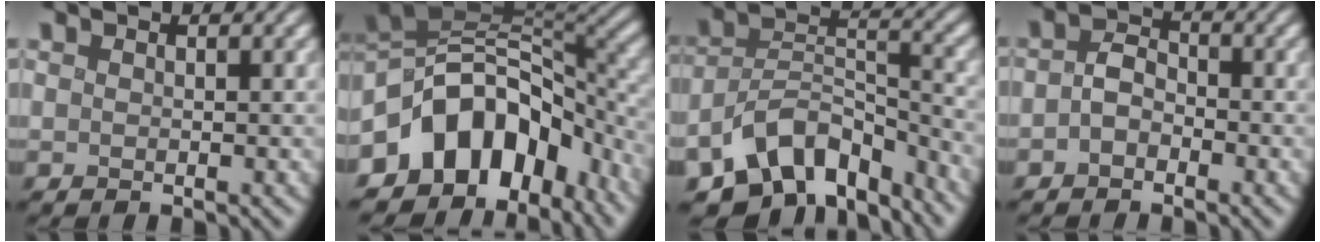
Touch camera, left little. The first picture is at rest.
{"total": 10.4, "force": [-5.7, 7.1, 5.0], "torque": [-0.073, 0.018, -0.120]}
{"total": 10.1, "force": [-7.2, 5.1, 4.8], "torque": [-0.069, -0.007, -0.133]}
{"total": 2.2, "force": [-1.2, 1.4, 1.2], "torque": [-0.023, 0.005, -0.030]}